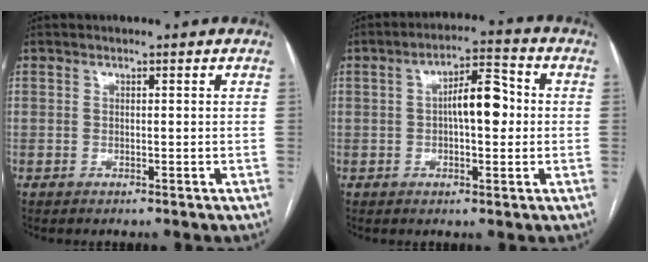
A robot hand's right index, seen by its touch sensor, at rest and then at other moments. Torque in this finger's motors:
{"motor_torque": [1.05, -0.07, 0.59, 0.11]}